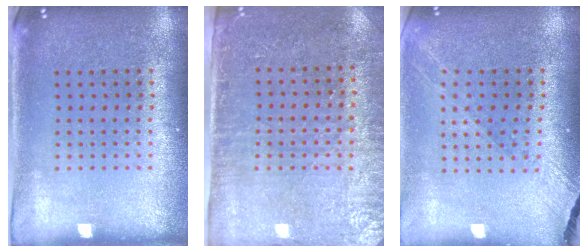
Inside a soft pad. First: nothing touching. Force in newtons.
{"total": 3.0, "press": 2.6, "slide": 1.4}
{"total": 1.2, "press": 1.2, "slide": 0.2}